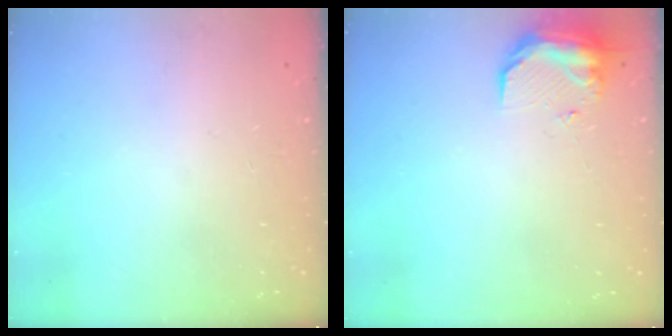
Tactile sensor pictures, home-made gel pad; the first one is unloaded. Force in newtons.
{"total": 8.9, "press": 8.7, "slide": 1.5}